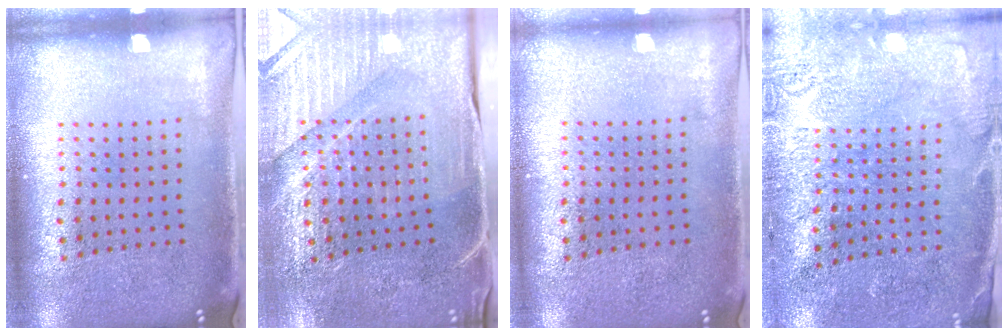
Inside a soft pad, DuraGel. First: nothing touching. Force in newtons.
{"total": 3.8, "press": 3.8, "slide": 0.5}
{"total": 0.0}
{"total": 2.7, "press": 2.7, "slide": 0.4}